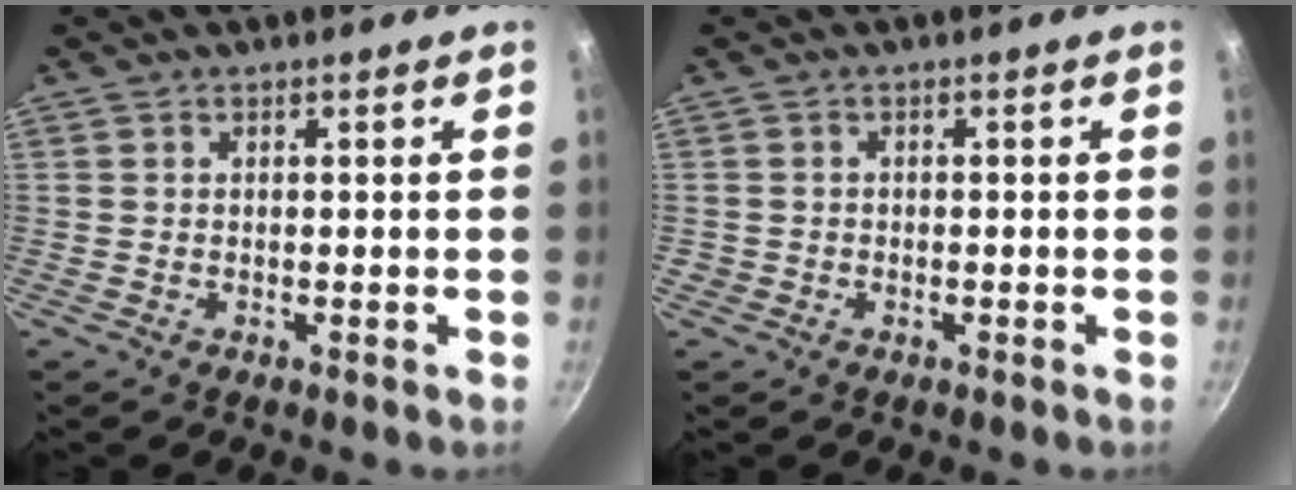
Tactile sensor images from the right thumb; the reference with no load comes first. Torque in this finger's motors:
{"motor_torque": [-0.06, -0.24, 0.05, 0.51, 0.03]}